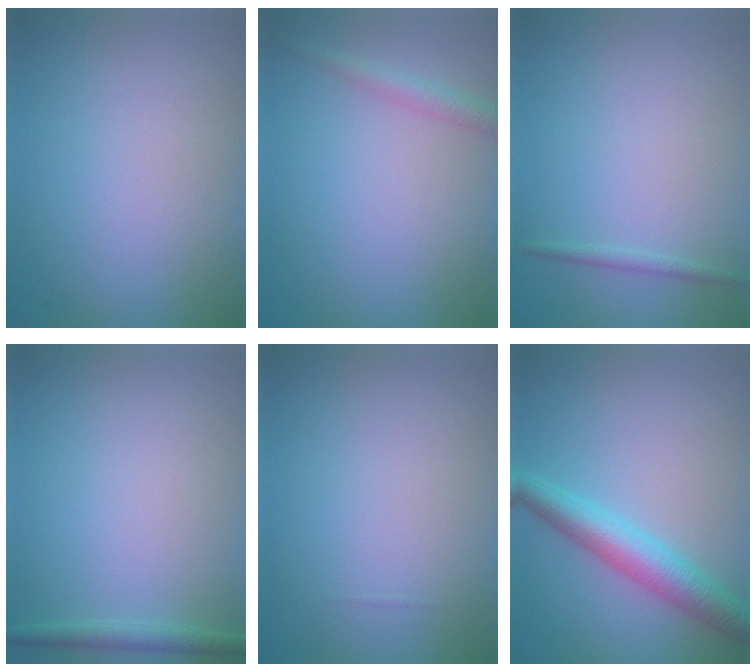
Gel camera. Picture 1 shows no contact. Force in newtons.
{"total": 1.8, "press": 1.8, "slide": 0.1}
{"total": 0.8, "press": 0.8, "slide": 0.0}
{"total": 1.4, "press": 1.4, "slide": 0.1}
{"total": 0.0}
{"total": 4.6, "press": 4.6, "slide": 0.1}